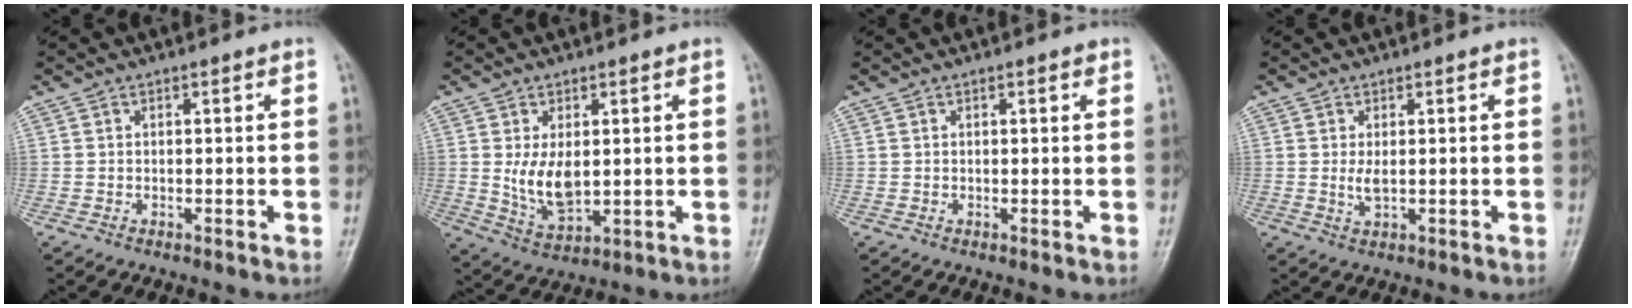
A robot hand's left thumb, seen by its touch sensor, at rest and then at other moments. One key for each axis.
{"total": 7.6, "fx": 0.7, "fy": 4.4, "fz": 6.1, "tx": -0.099, "ty": -0.016, "tz": 0.025}
{"total": 1.0, "fx": 0.5, "fy": 0.4, "fz": 0.8, "tx": -0.011, "ty": 0.001, "tz": 0.005}
{"total": 2.6, "fx": 0.3, "fy": 1.1, "fz": 2.4, "tx": -0.043, "ty": -0.005, "tz": 0.008}